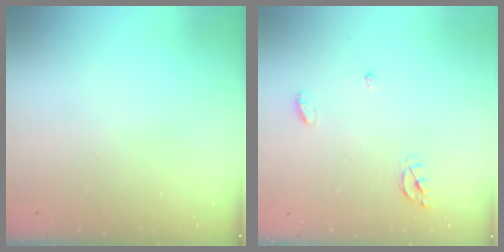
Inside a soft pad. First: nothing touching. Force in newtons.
{"total": 5.0, "press": 5.0, "slide": 0.5}